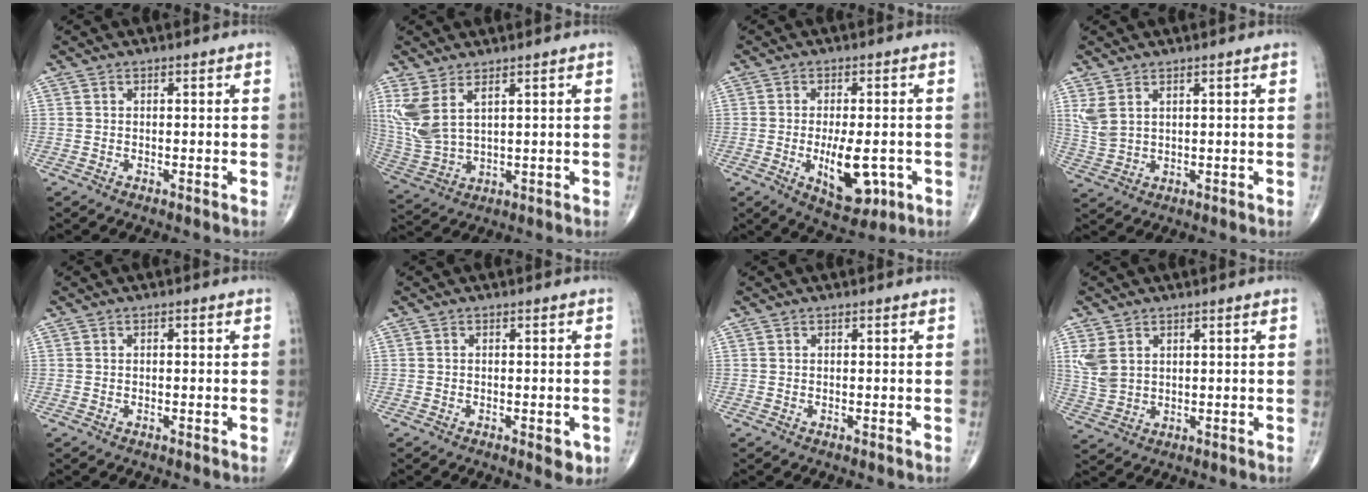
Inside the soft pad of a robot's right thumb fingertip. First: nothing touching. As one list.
[{"total": 8.8, "force": [4.1, 3.6, 6.9], "torque": [-0.170, -0.018, 0.097]}, {"total": 10.0, "force": [-2.5, 4.5, 8.5], "torque": [-0.120, -0.008, -0.027]}, {"total": 4.2, "force": [2.2, 2.1, 3.0], "torque": [-0.069, -0.006, 0.056]}, {"total": 0.0}, {"total": 2.9, "force": [-1.0, 1.2, 2.4], "torque": [-0.021, -0.003, -0.010]}, {"total": 0.0}, {"total": 5.3, "force": [2.0, 3.7, 3.3], "torque": [-0.069, -0.006, 0.051]}]